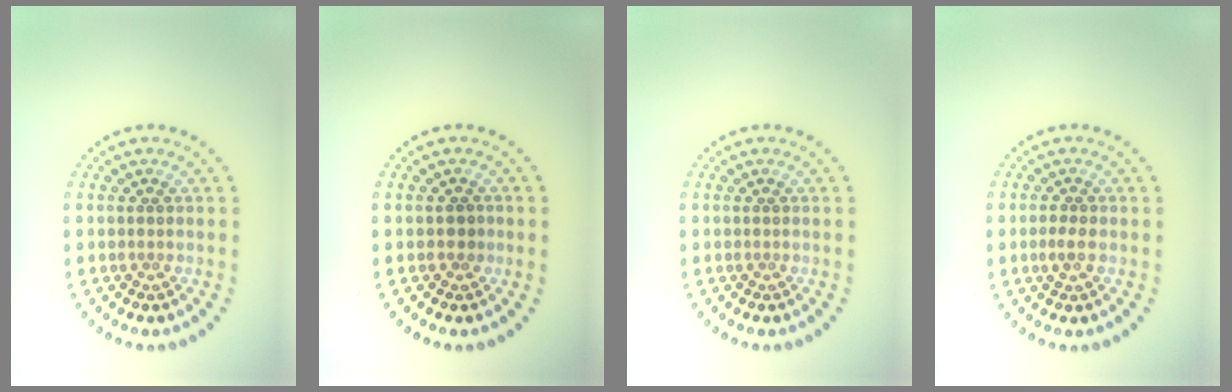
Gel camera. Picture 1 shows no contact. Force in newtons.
{"total": 0.7, "press": 0.7, "slide": 0.3}
{"total": 0.0}
{"total": 1.5, "press": 1.4, "slide": 0.4}